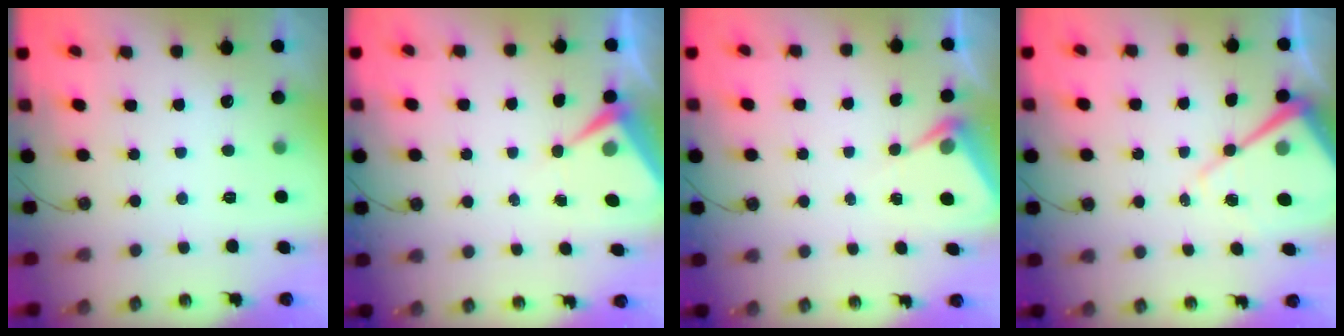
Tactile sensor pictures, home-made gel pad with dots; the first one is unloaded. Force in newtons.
{"total": 5.6, "press": 5.6, "slide": 0.7}
{"total": 5.6, "press": 5.6, "slide": 0.2}
{"total": 11.9, "press": 11.8, "slide": 1.0}